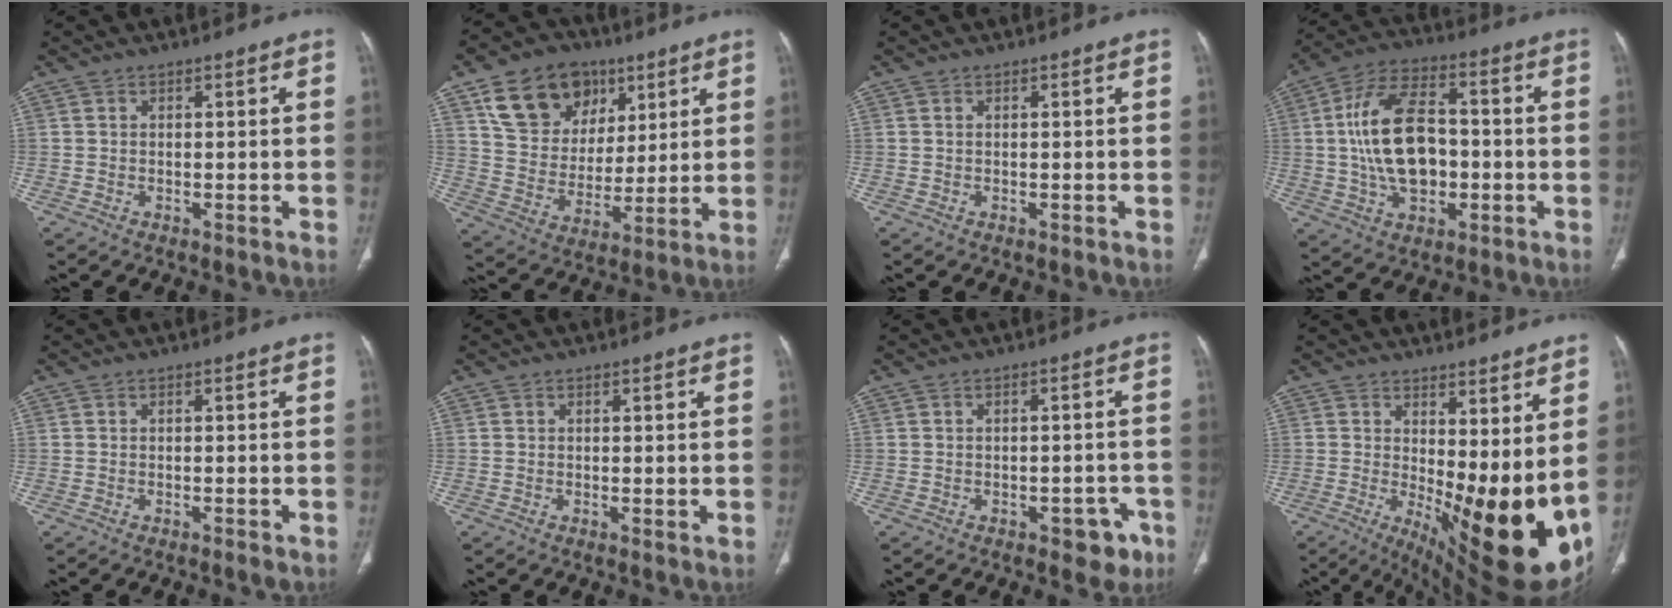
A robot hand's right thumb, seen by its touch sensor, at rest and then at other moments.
{"total": 17.4, "force": [8.9, 12.8, 7.7], "torque": [-0.104, -0.017, 0.164]}
{"total": 0.0}
{"total": 16.4, "force": [-0.6, 9.8, 13.2], "torque": [-0.234, 0.026, -0.008]}
{"total": 1.1, "force": [-0.5, 0.2, 0.9], "torque": [-0.019, -0.004, -0.005]}
{"total": 0.8, "force": [0.1, 0.2, 0.8], "torque": [-0.021, -0.005, 0.002]}
{"total": 5.3, "force": [-2.7, 2.9, 3.5], "torque": [-0.019, 0.016, -0.028]}
{"total": 19.8, "force": [1.6, 7.4, 18.3], "torque": [-0.242, -0.042, 0.042]}